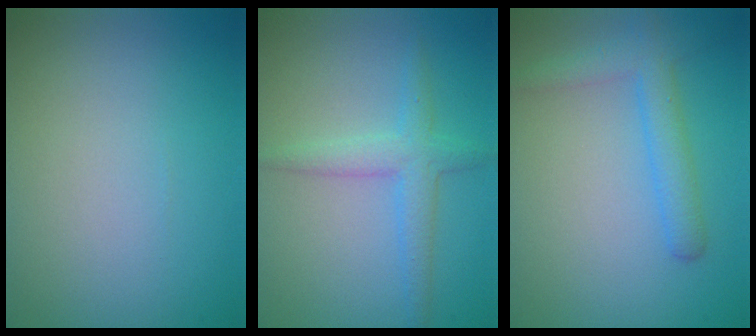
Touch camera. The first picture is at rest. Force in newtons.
{"total": 2.7, "press": 2.7, "slide": 0.1}
{"total": 3.0, "press": 3.0, "slide": 0.2}